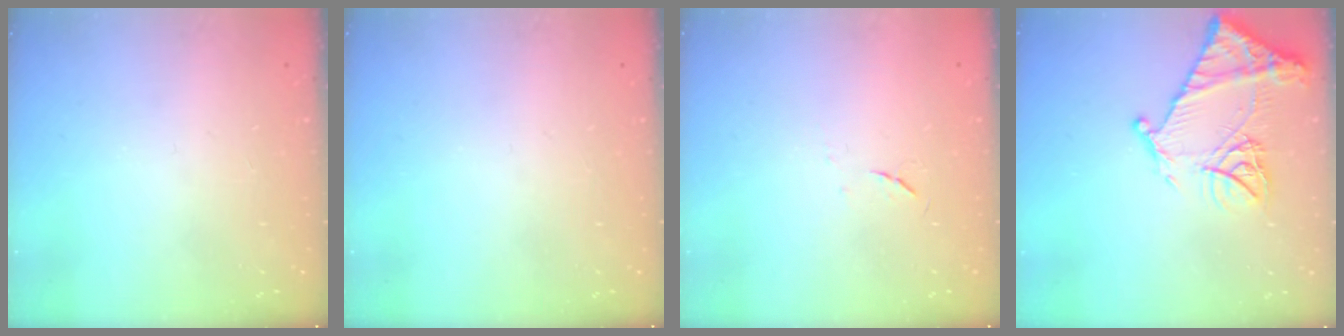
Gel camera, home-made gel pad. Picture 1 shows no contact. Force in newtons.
{"total": 0.0}
{"total": 3.6, "press": 3.6, "slide": 0.6}
{"total": 17.2, "press": 17.1, "slide": 1.7}